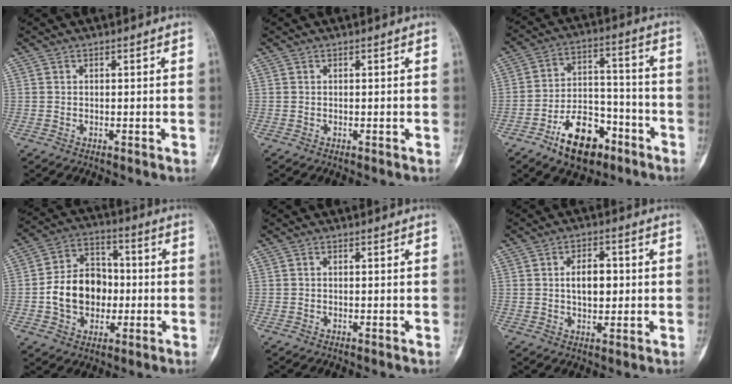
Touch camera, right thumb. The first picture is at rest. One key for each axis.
{"total": 0.0}
{"total": 14.4, "fx": -8.5, "fy": 8.0, "fz": 8.4, "tx": -0.105, "ty": 0.071, "tz": -0.139}
{"total": 14.1, "fx": -1.6, "fy": 10.9, "fz": 8.9, "tx": -0.120, "ty": 0.033, "tz": -0.029}
{"total": 0.0}
{"total": 6.5, "fx": 0.6, "fy": 4.0, "fz": 5.1, "tx": -0.060, "ty": 0.007, "tz": 0.010}